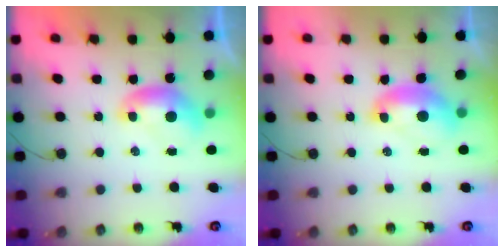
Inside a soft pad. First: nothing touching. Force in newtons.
{"total": 2.1, "press": 2.0, "slide": 0.7}